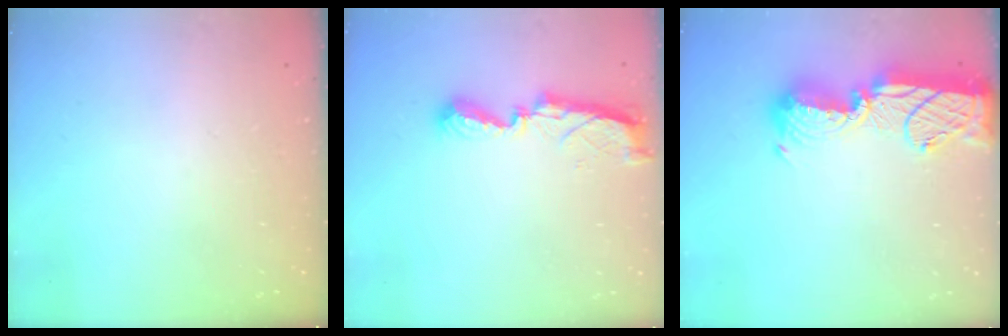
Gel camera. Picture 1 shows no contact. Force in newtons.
{"total": 8.8, "press": 8.7, "slide": 0.4}
{"total": 17.8, "press": 17.8, "slide": 1.2}